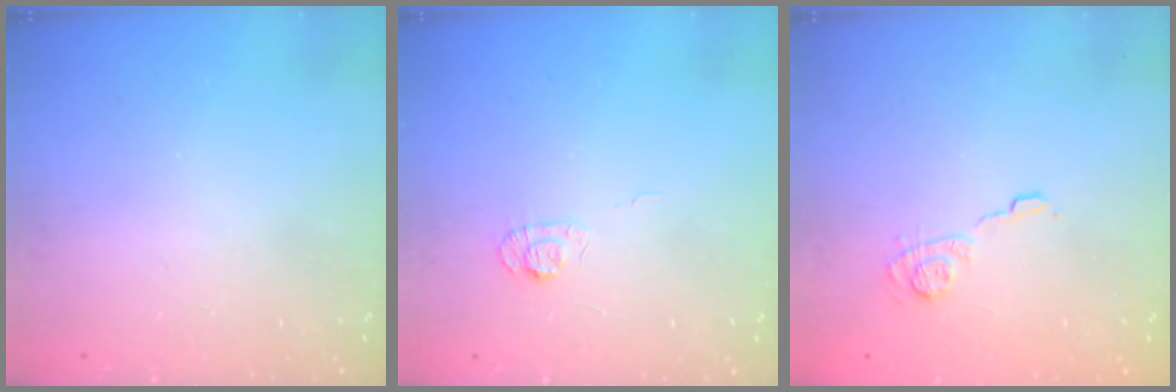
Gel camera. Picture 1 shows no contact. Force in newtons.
{"total": 5.6, "press": 5.6, "slide": 0.7}
{"total": 9.5, "press": 9.5, "slide": 0.8}